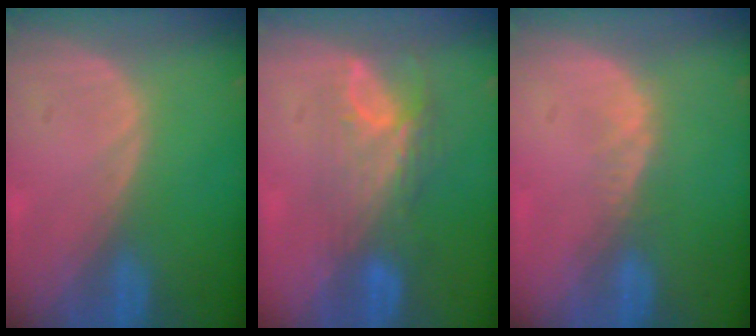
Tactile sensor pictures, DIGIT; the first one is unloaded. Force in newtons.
{"total": 7.8, "press": 6.7, "slide": 4.1}
{"total": 2.1, "press": 1.5, "slide": 1.4}